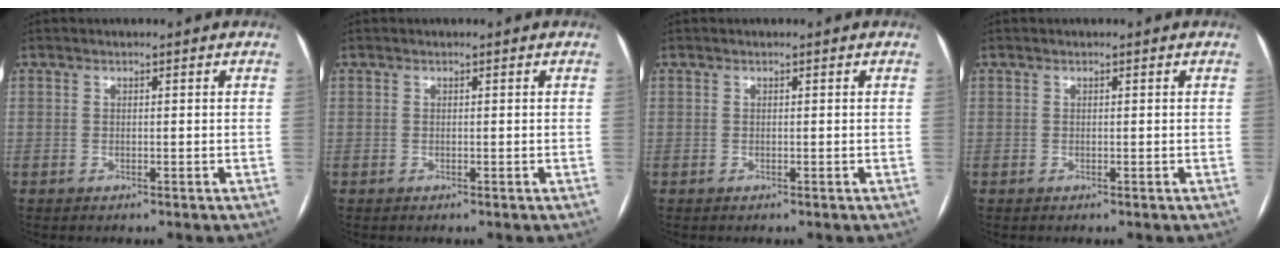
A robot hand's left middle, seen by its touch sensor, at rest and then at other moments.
{"total": 0.0}
{"total": 0.0}
{"total": 0.0}